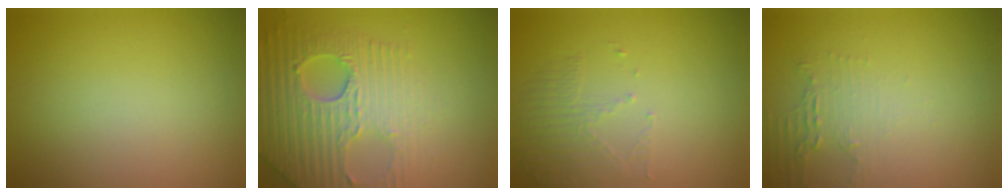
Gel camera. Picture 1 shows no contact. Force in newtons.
{"total": 6.7, "press": 5.5, "slide": 4.0}
{"total": 1.7, "press": 0.9, "slide": 1.4}
{"total": 2.2, "press": 1.6, "slide": 1.5}